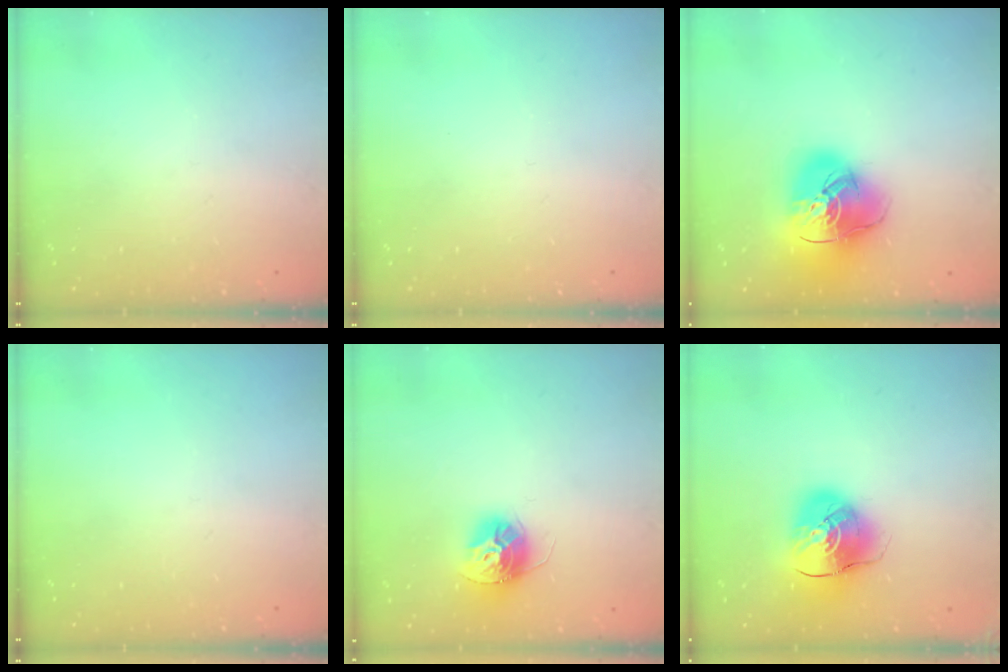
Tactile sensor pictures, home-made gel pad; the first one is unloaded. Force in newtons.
{"total": 0.0}
{"total": 19.5, "press": 19.4, "slide": 2.3}
{"total": 0.0}
{"total": 11.3, "press": 11.3, "slide": 0.7}
{"total": 10.8, "press": 10.6, "slide": 1.6}